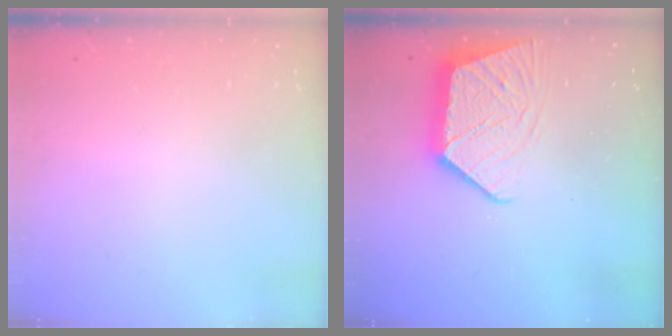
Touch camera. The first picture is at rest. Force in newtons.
{"total": 13.7, "press": 13.6, "slide": 1.0}